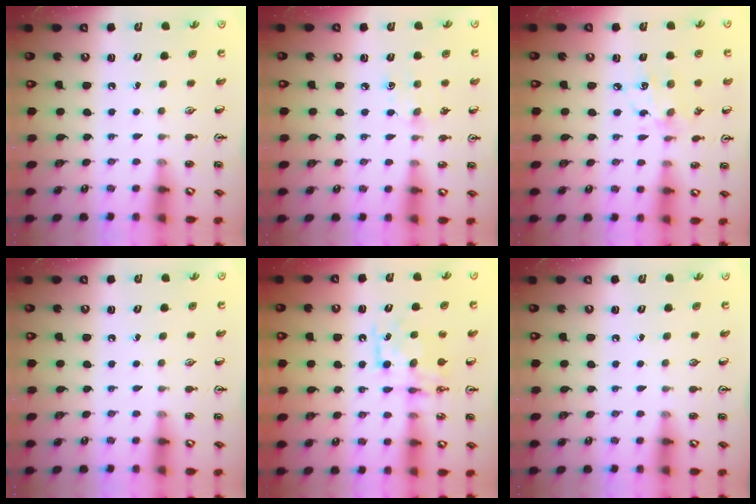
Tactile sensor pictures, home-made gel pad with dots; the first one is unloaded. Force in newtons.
{"total": 7.2, "press": 7.2, "slide": 0.8}
{"total": 8.6, "press": 8.6, "slide": 0.6}
{"total": 0.0}
{"total": 7.7, "press": 7.7, "slide": 0.4}
{"total": 0.0}